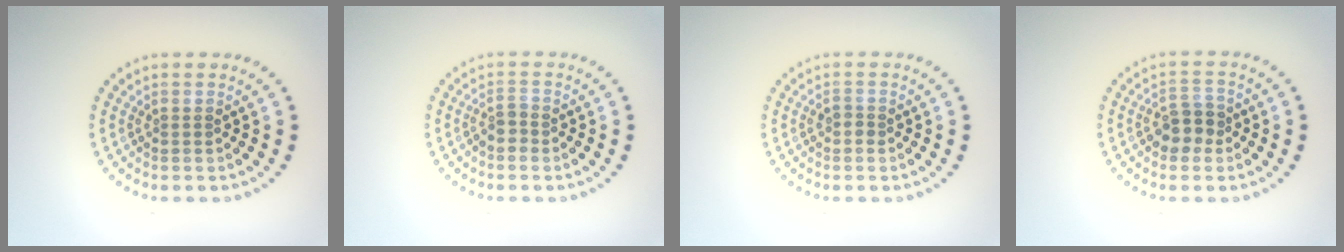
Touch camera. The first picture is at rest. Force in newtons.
{"total": 1.6, "press": 1.3, "slide": 0.9}
{"total": 1.0, "press": 0.9, "slide": 0.4}
{"total": 2.7, "press": 2.5, "slide": 0.9}